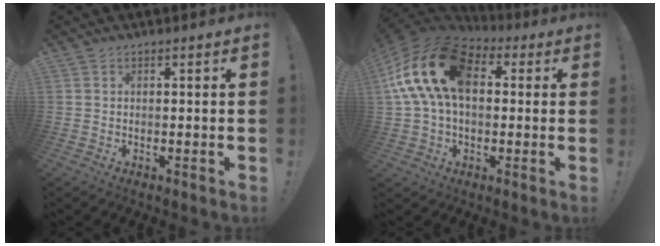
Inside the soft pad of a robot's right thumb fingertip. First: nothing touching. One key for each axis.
{"total": 20.5, "fx": 4.9, "fy": 12.7, "fz": 15.4, "tx": -0.284, "ty": 0.004, "tz": 0.092}